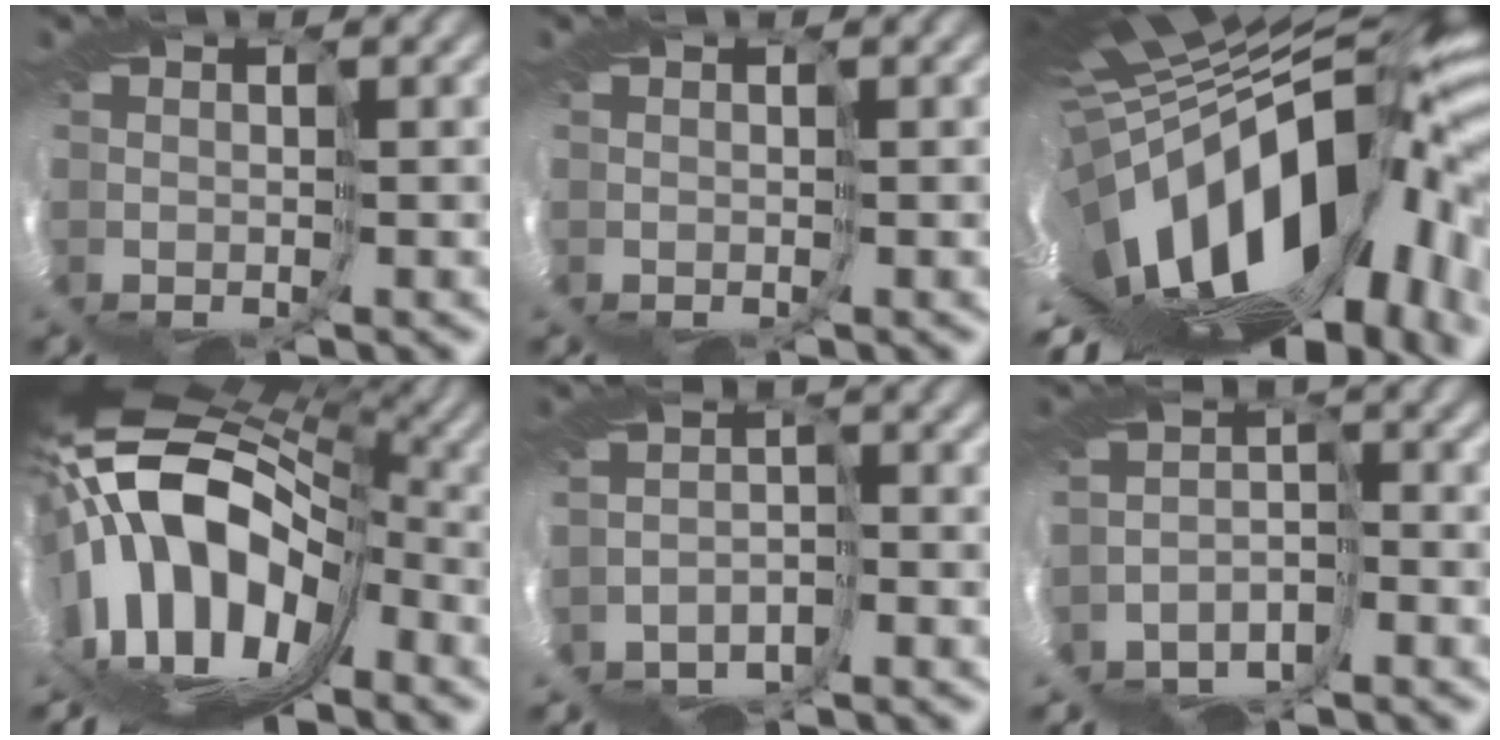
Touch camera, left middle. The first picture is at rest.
{"total": 0.0}
{"total": 11.7, "force": [-3.6, 3.0, 10.7], "torque": [-0.195, -0.042, -0.055]}
{"total": 10.0, "force": [-0.8, 4.8, 8.8], "torque": [-0.181, 0.015, -0.013]}
{"total": 5.3, "force": [-4.4, -1.3, -2.6], "torque": [0.034, -0.015, -0.057]}
{"total": 5.6, "force": [-4.9, -1.3, -2.4], "torque": [0.028, -0.017, -0.066]}